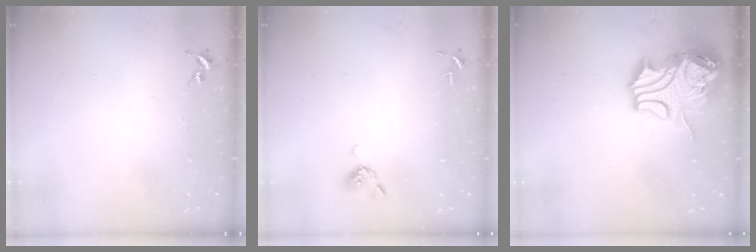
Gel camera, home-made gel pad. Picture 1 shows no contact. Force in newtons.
{"total": 4.4, "press": 4.3, "slide": 0.9}
{"total": 13.9, "press": 13.8, "slide": 2.1}